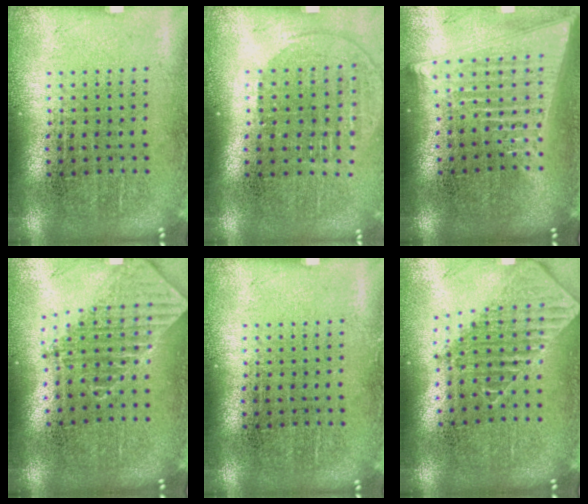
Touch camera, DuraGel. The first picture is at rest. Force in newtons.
{"total": 1.4, "press": 1.1, "slide": 0.7}
{"total": 2.1, "press": 1.8, "slide": 1.1}
{"total": 2.0, "press": 1.6, "slide": 1.3}
{"total": 0.0}
{"total": 2.0, "press": 1.5, "slide": 1.2}